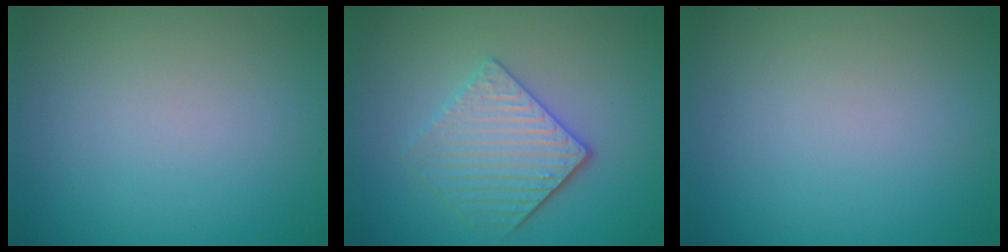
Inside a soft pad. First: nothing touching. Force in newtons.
{"total": 3.9, "press": 3.5, "slide": 1.7}
{"total": 0.0}